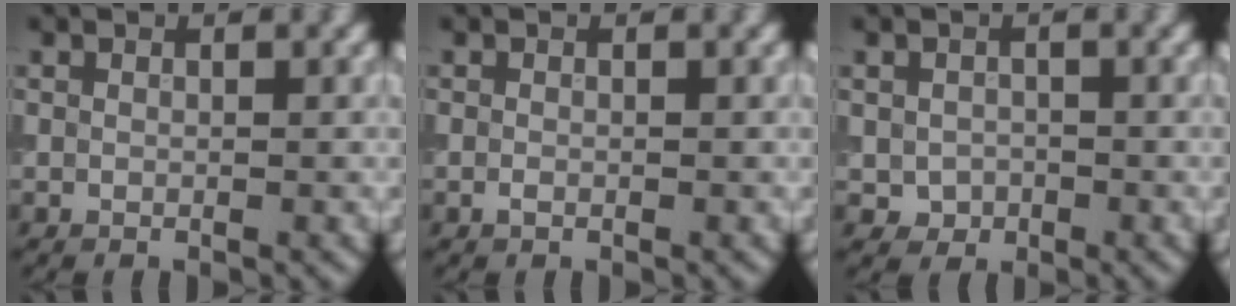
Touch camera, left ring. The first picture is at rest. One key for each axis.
{"total": 0.6, "fx": -0.3, "fy": 0.2, "fz": 0.4, "tx": -0.011, "ty": 0.000, "tz": -0.006}
{"total": 1.5, "fx": -0.5, "fy": 1.4, "fz": 0.4, "tx": -0.005, "ty": -0.003, "tz": -0.009}